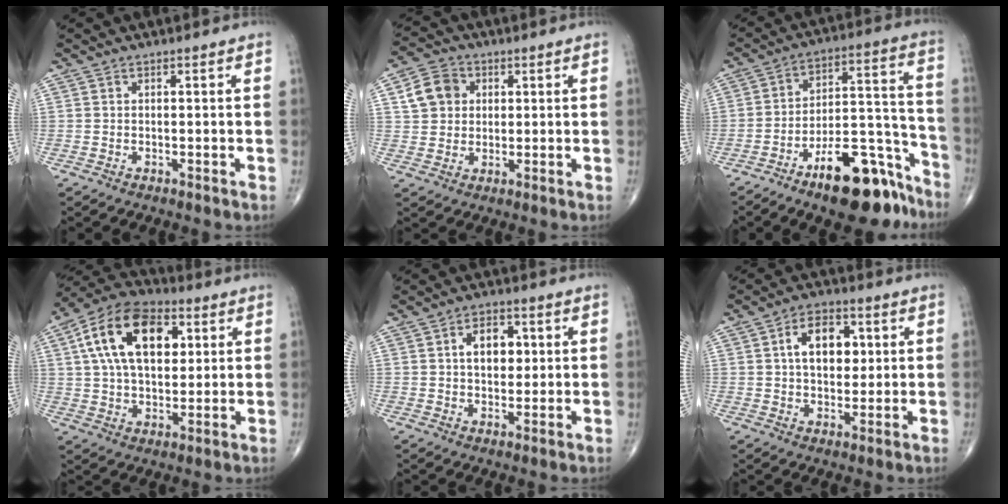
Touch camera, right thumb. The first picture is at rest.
{"total": 7.5, "force": [2.0, 6.4, 3.4], "torque": [-0.041, 0.002, 0.032]}
{"total": 18.3, "force": [-12.3, 6.7, 11.7], "torque": [-0.140, 0.107, -0.192]}
{"total": 18.3, "force": [5.3, 10.8, 13.8], "torque": [-0.223, 0.006, 0.086]}
{"total": 7.3, "force": [1.5, 4.8, 5.3], "torque": [-0.057, 0.004, 0.021]}
{"total": 9.9, "force": [2.2, 6.3, 7.4], "torque": [-0.092, 0.004, 0.034]}